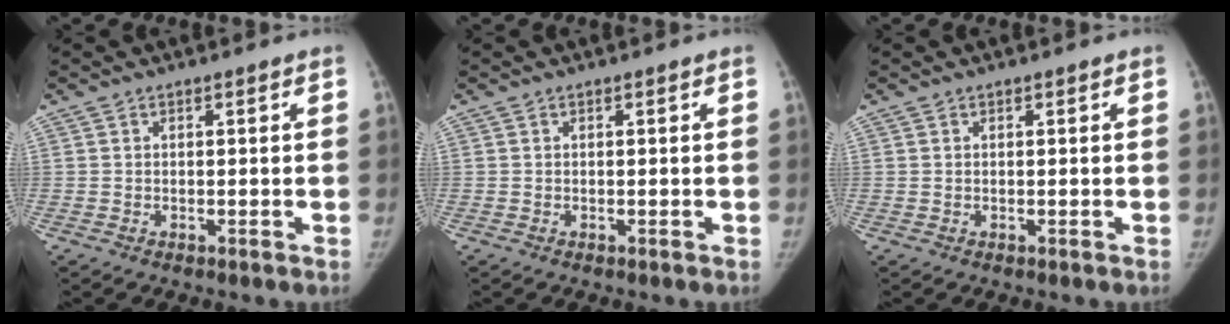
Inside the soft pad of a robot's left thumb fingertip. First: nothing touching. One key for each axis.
{"total": 0.0}
{"total": 0.0}